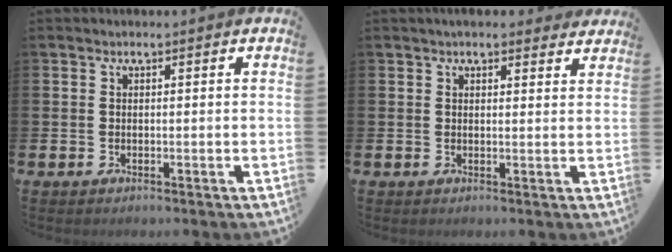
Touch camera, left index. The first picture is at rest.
{"total": 2.6, "force": [2.5, 0.6, 0.3], "torque": [-0.011, -0.007, 0.045]}